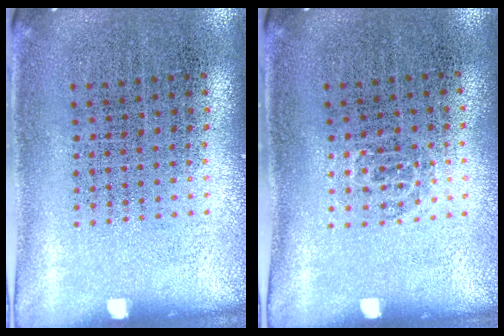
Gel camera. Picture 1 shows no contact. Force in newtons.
{"total": 0.6, "press": 0.4, "slide": 0.5}